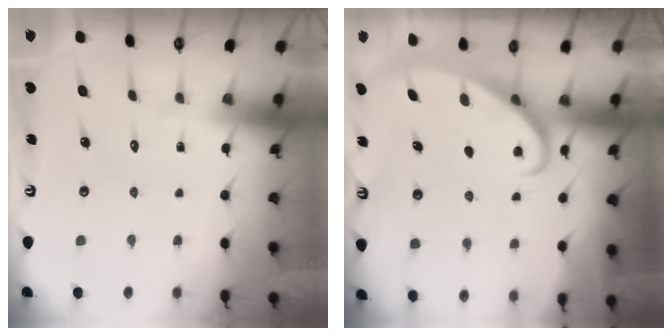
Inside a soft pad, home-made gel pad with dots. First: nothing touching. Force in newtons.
{"total": 3.0, "press": 3.0, "slide": 0.3}